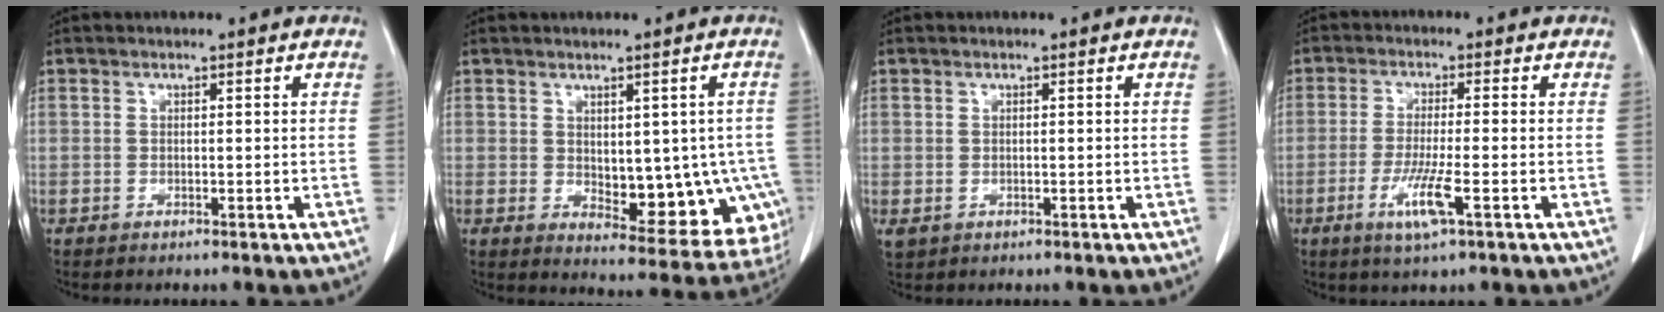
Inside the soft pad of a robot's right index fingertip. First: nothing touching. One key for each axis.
{"total": 12.8, "fx": -2.0, "fy": 6.9, "fz": 10.6, "tx": -0.102, "ty": 0.004, "tz": -0.009}
{"total": 1.5, "fx": -0.2, "fy": 1.4, "fz": 0.5, "tx": -0.011, "ty": 0.001, "tz": 0.004}
{"total": 6.3, "fx": -2.6, "fy": -0.1, "fz": 5.7, "tx": -0.113, "ty": -0.016, "tz": -0.049}